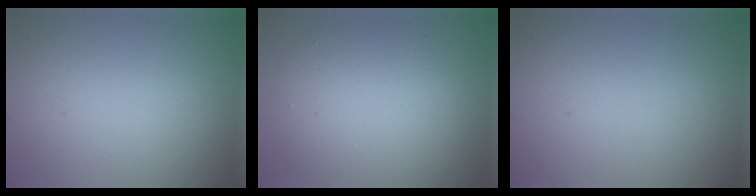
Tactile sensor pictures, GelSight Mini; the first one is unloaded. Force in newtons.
{"total": 7.0, "press": 7.0, "slide": 0.3}
{"total": 0.0}